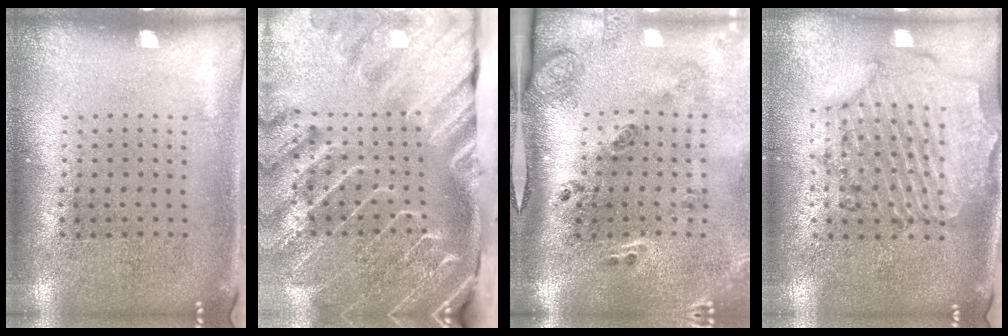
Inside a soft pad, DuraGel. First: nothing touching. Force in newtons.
{"total": 4.7, "press": 3.5, "slide": 3.1}
{"total": 3.1, "press": 1.7, "slide": 2.6}
{"total": 1.6, "press": 1.6, "slide": 0.3}